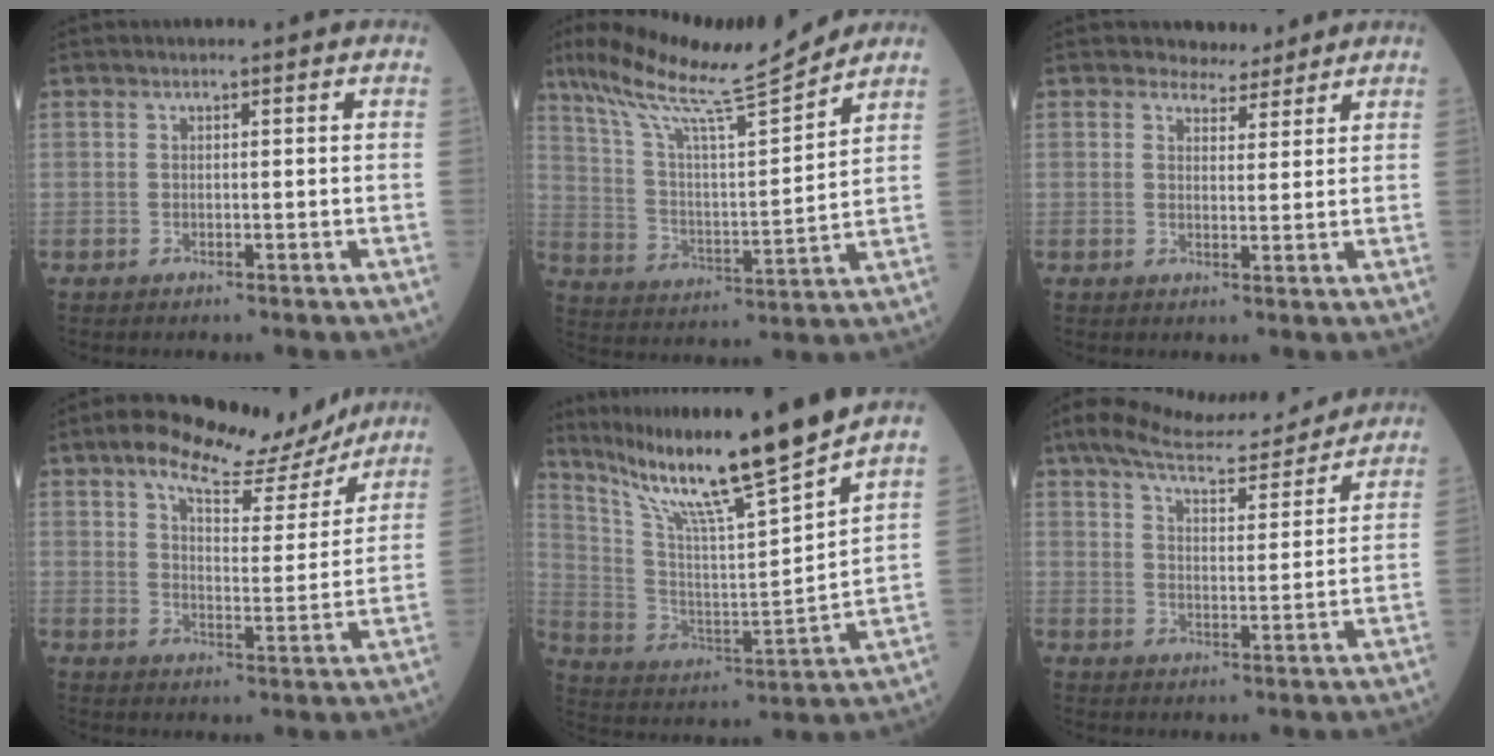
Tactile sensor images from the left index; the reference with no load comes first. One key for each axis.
{"total": 16.7, "fx": 14.3, "fy": 0.2, "fz": 8.7, "tx": -0.155, "ty": 0.005, "tz": 0.241}
{"total": 3.5, "fx": 3.3, "fy": 1.3, "fz": 0.1, "tx": -0.001, "ty": 0.000, "tz": 0.046}
{"total": 13.1, "fx": 10.6, "fy": 4.2, "fz": 6.5, "tx": -0.100, "ty": 0.011, "tz": 0.148}
{"total": 18.6, "fx": 15.0, "fy": -1.6, "fz": 11.0, "tx": -0.195, "ty": -0.022, "tz": 0.257}
{"total": 14.4, "fx": 13.1, "fy": 2.3, "fz": 5.6, "tx": -0.092, "ty": 0.017, "tz": 0.189}